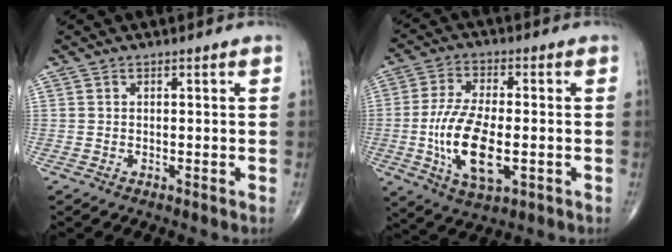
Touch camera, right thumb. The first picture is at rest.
{"total": 14.0, "force": [-2.5, 6.3, 12.3], "torque": [-0.239, -0.001, -0.041]}